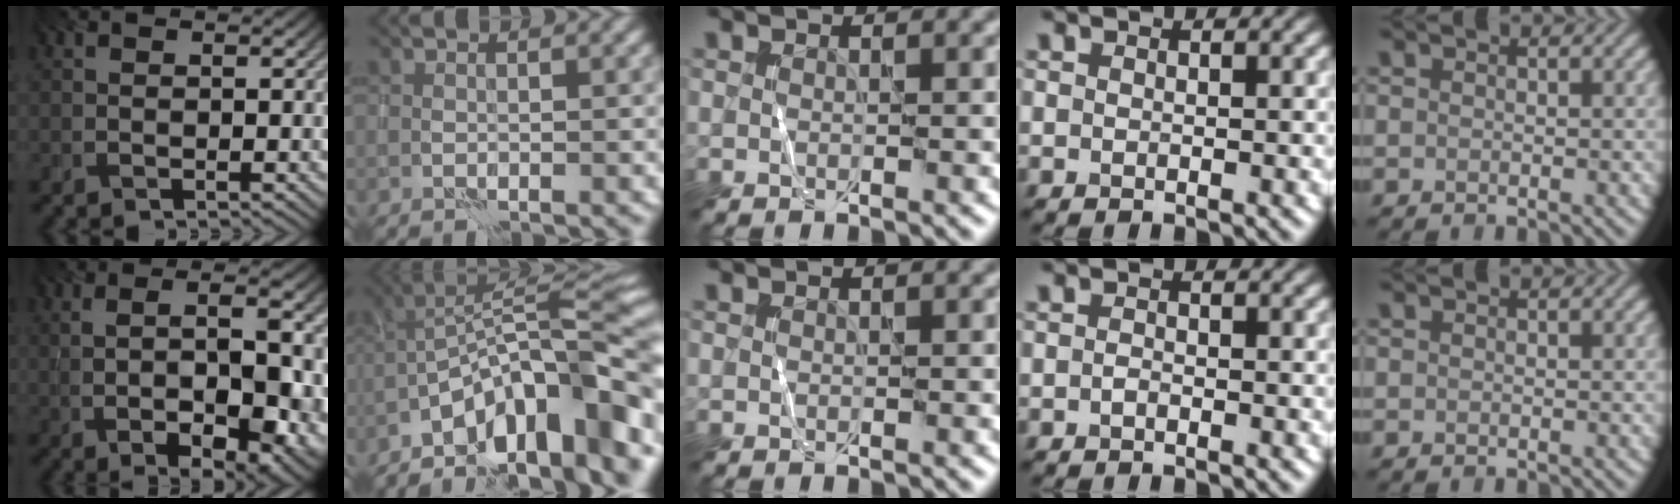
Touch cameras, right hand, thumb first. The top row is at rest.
{"thumb": {"total": 12.9, "force": [-1.3, 5.1, 11.8], "torque": [-0.165, -0.009, -0.019]}, "index": {"total": 15.3, "force": [-8.5, 4.5, 11.9], "torque": [-0.159, 0.035, -0.149]}, "ring": {"total": 0.5, "force": [-0.3, 0.3, 0.4], "torque": [-0.010, 0.001, -0.006]}}